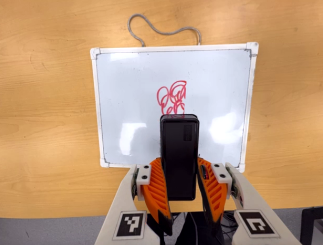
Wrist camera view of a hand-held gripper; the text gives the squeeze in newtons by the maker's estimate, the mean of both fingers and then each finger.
{"total": 8.2, "left": 5.9, "right": 10.5}